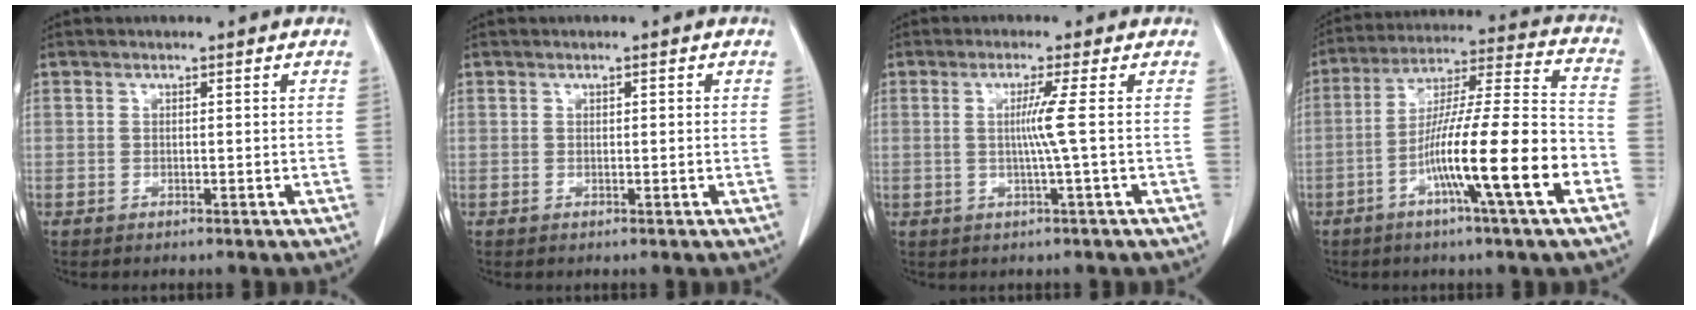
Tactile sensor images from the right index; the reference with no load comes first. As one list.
[{"total": 0.7, "force": [0.2, 0.2, 0.6], "torque": [-0.012, 0.002, 0.003]}, {"total": 3.7, "force": [0.2, -1.5, 3.4], "torque": [-0.064, -0.003, 0.005]}, {"total": 16.9, "force": [-6.4, -0.3, 15.7], "torque": [-0.268, 0.000, -0.111]}]